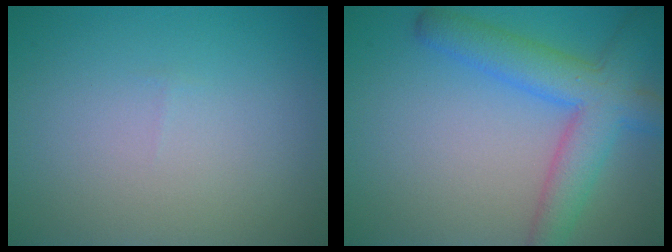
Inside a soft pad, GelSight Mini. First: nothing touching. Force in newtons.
{"total": 6.4, "press": 6.4, "slide": 0.3}